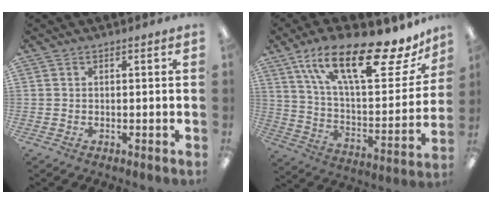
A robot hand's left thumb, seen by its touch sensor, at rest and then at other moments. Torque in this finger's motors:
{"motor_torque": [0.23, 0.69, 1.49, -1.28, 0.56]}